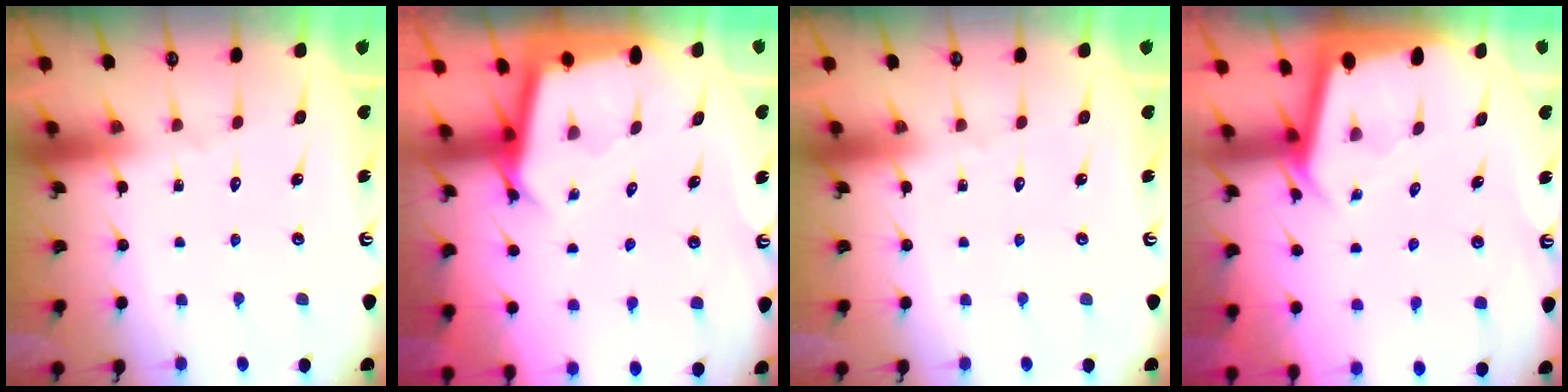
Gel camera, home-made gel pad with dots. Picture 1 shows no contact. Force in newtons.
{"total": 2.8, "press": 2.8, "slide": 0.2}
{"total": 0.0}
{"total": 2.0, "press": 2.0, "slide": 0.1}